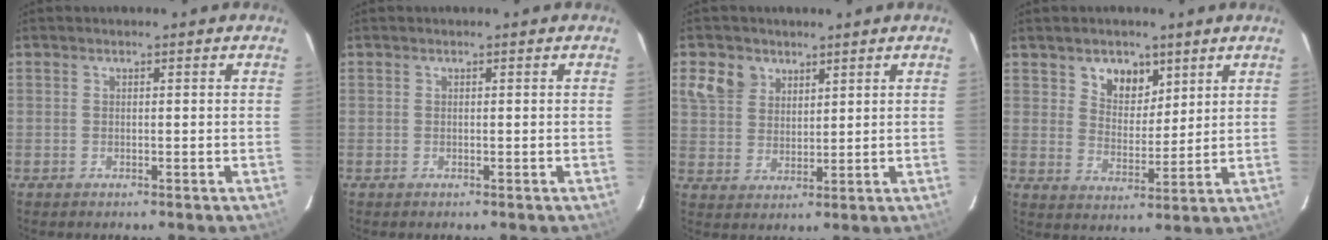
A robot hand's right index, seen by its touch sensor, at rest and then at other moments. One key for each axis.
{"total": 0.0}
{"total": 6.5, "fx": 3.4, "fy": 5.0, "fz": 2.4, "tx": -0.054, "ty": 0.021, "tz": 0.068}
{"total": 6.8, "fx": 4.1, "fy": 4.8, "fz": 2.6, "tx": -0.032, "ty": -0.001, "tz": 0.075}